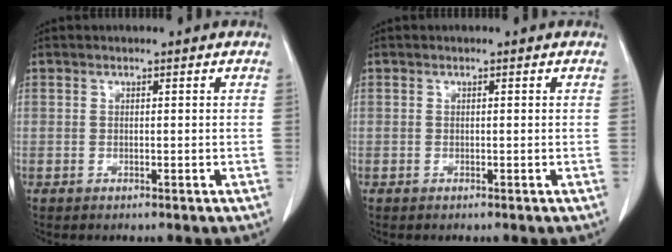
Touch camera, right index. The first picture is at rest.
{"total": 0.0}